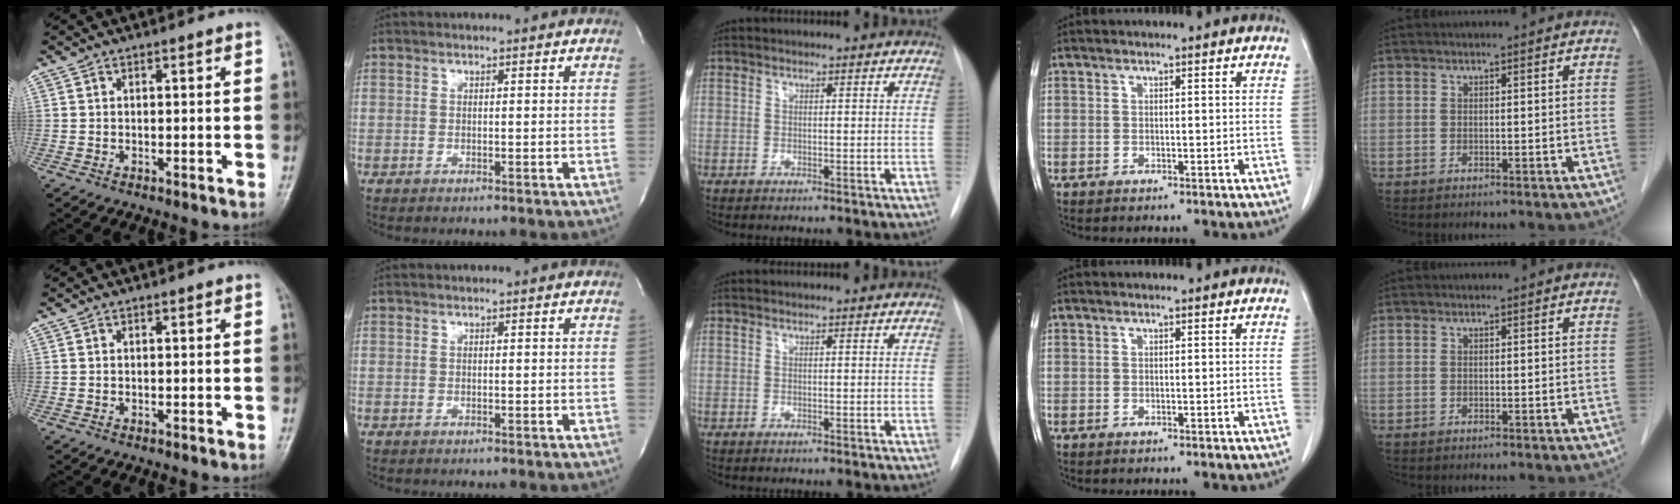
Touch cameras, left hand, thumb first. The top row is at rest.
{}